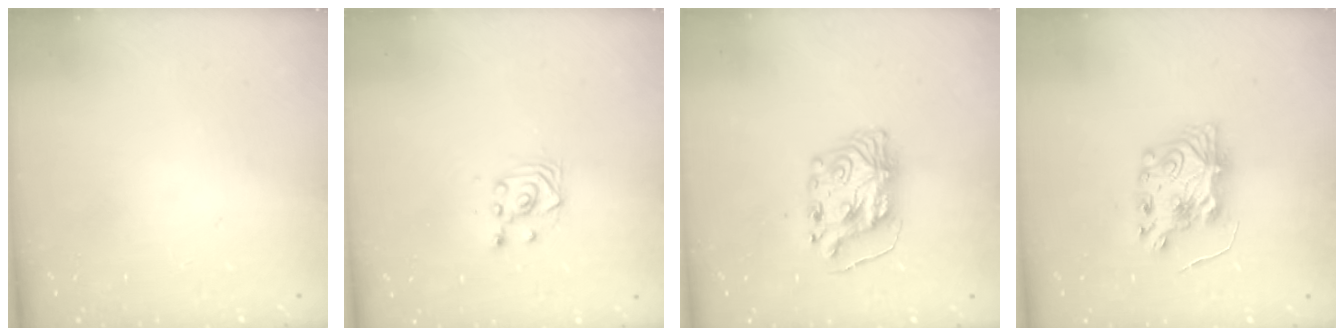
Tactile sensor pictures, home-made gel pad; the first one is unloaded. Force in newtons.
{"total": 2.9, "press": 2.9, "slide": 0.6}
{"total": 9.3, "press": 9.3, "slide": 0.9}
{"total": 9.1, "press": 9.0, "slide": 0.8}